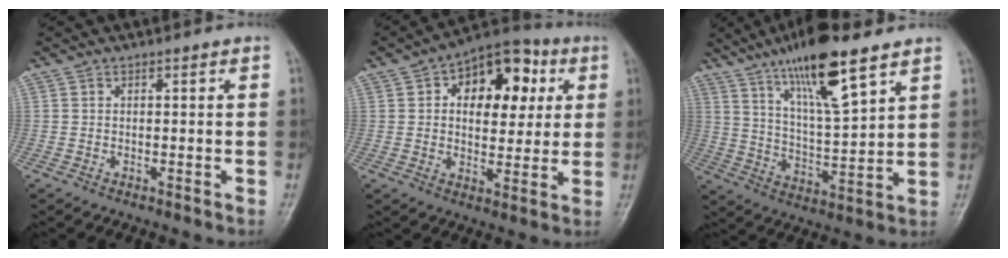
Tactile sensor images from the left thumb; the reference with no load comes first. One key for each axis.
{"total": 15.7, "fx": 4.5, "fy": 9.7, "fz": 11.5, "tx": -0.110, "ty": 0.007, "tz": 0.062}
{"total": 15.6, "fx": 9.9, "fy": 3.3, "fz": 11.6, "tx": -0.193, "ty": -0.047, "tz": 0.183}